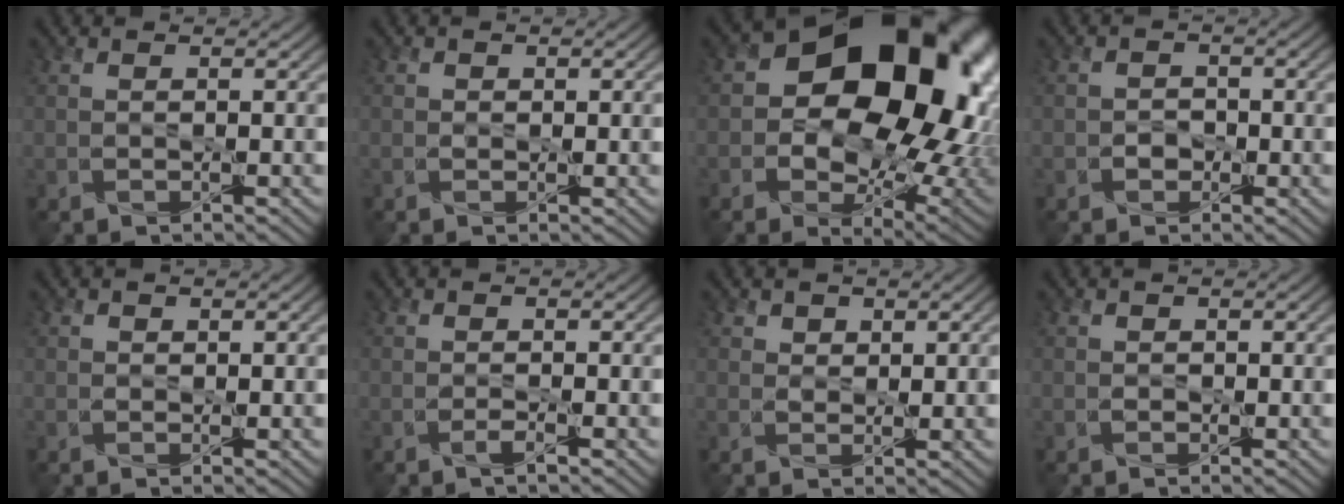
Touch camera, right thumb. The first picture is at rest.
{"total": 0.6, "force": [-0.1, 0.5, 0.3], "torque": [-0.004, -0.001, -0.005]}
{"total": 20.7, "force": [3.4, 14.6, 14.3], "torque": [-0.204, -0.016, 0.086]}
{"total": 1.7, "force": [-0.9, 1.4, 0.5], "torque": [0.004, 0.001, -0.020]}
{"total": 0.7, "force": [0.0, 0.6, 0.3], "torque": [-0.005, -0.001, -0.002]}
{"total": 1.3, "force": [-0.9, 0.2, 0.9], "torque": [-0.018, 0.002, -0.018]}
{"total": 1.7, "force": [0.9, 1.3, 0.7], "torque": [-0.018, -0.003, 0.012]}
{"total": 0.7, "force": [-0.4, 0.6, 0.2], "torque": [-0.003, -0.002, -0.010]}